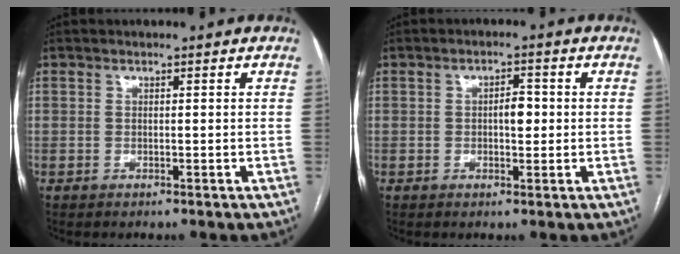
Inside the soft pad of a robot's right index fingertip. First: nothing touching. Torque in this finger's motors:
{"motor_torque": [0.89, 0.19, 0.06, 0.04]}